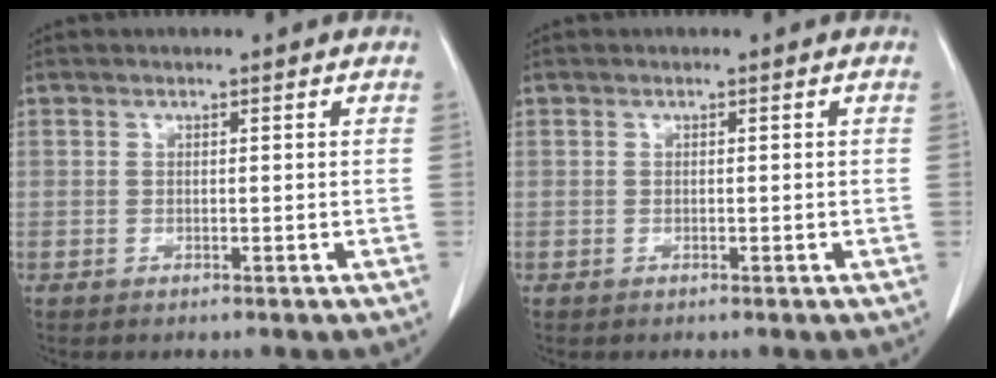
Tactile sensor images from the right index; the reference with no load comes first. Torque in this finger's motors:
{"motor_torque": [0.00, 0.00, 0.00, 0.00]}